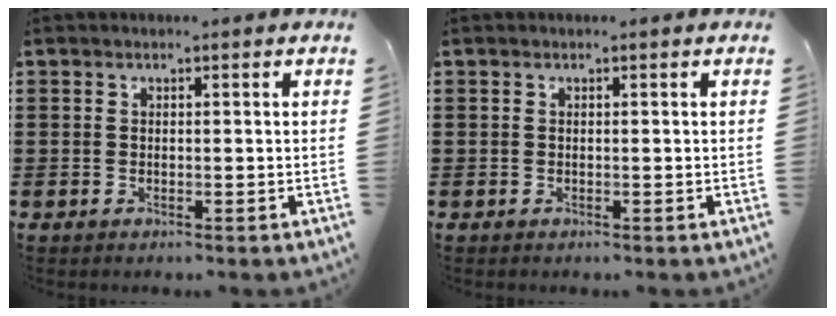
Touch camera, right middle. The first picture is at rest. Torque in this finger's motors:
{"motor_torque": [1.10, -1.04, 0.00, 0.01]}